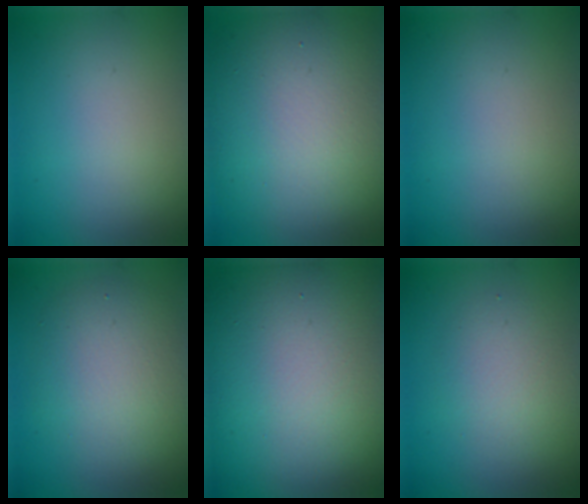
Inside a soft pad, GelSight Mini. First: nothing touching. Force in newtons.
{"total": 14.7, "press": 14.6, "slide": 1.5}
{"total": 0.0}
{"total": 5.3, "press": 5.3, "slide": 0.3}
{"total": 22.0, "press": 21.9, "slide": 1.1}
{"total": 3.0, "press": 3.0, "slide": 0.2}